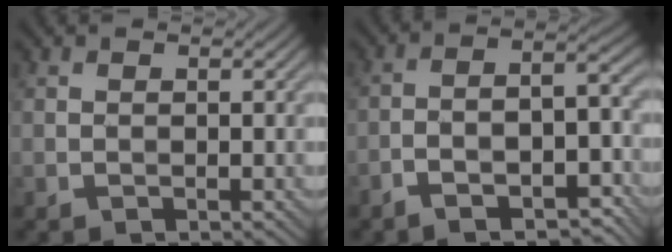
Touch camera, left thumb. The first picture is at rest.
{"total": 8.5, "force": [-5.2, 2.7, 6.1], "torque": [-0.096, -0.003, -0.084]}